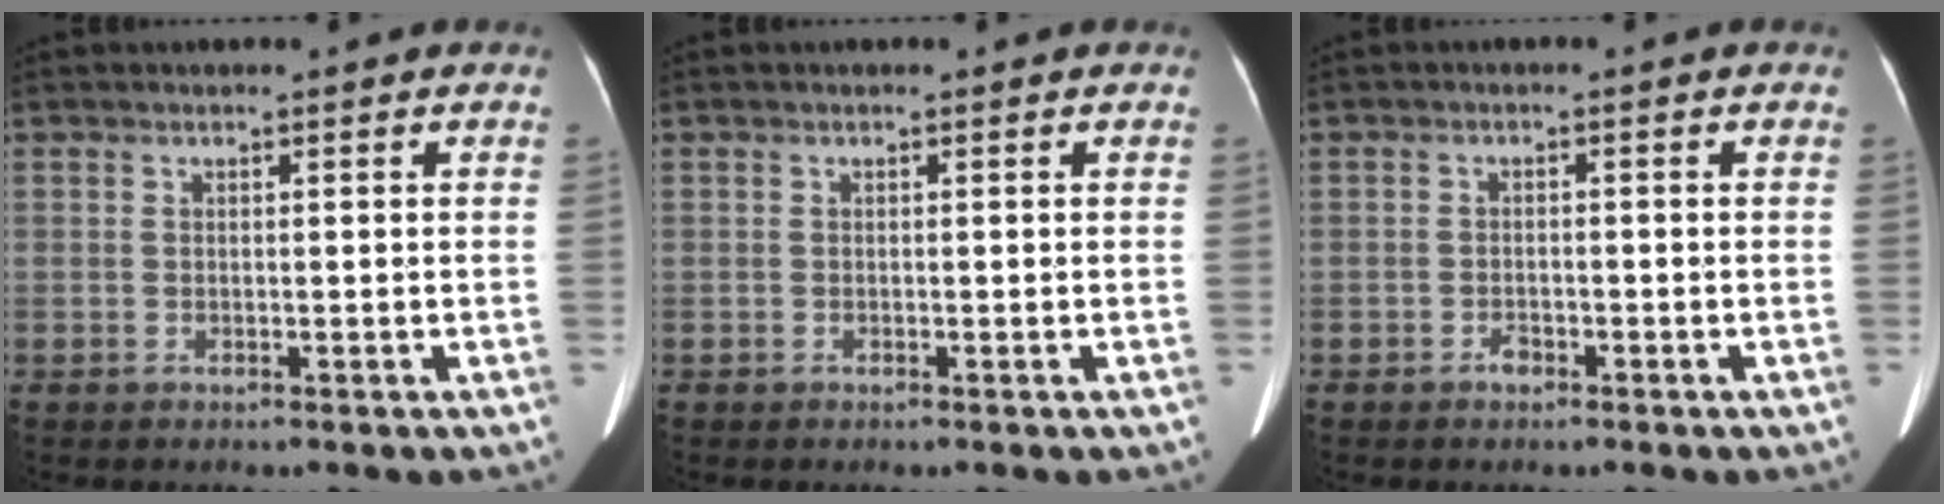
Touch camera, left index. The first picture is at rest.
{"total": 0.0}
{"total": 1.3, "force": [-1.0, 0.7, 0.5], "torque": [-0.007, 0.003, -0.014]}